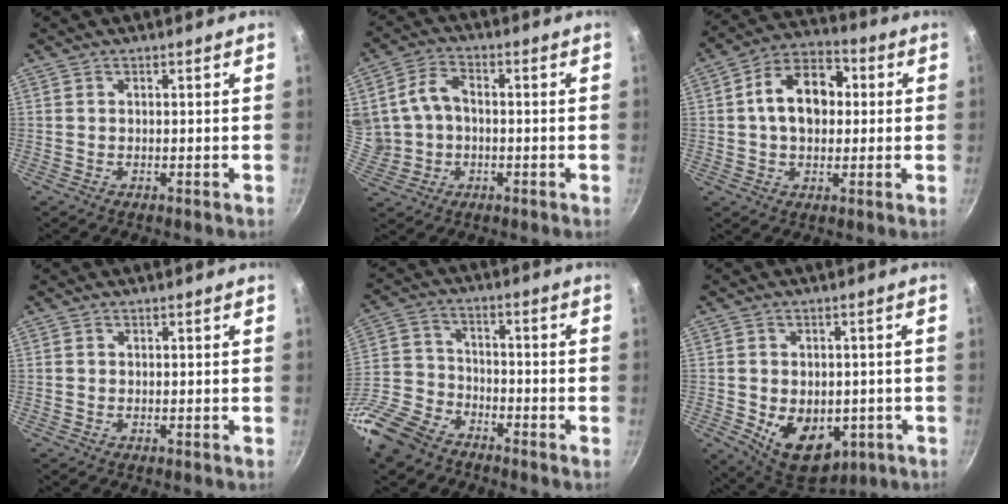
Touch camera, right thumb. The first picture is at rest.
{"total": 10.3, "force": [0.3, 8.3, 6.1], "torque": [-0.111, 0.021, 0.010]}
{"total": 12.7, "force": [1.3, 8.9, 9.0], "torque": [-0.107, 0.026, 0.005]}
{"total": 0.0}
{"total": 14.3, "force": [-10.2, 7.8, 6.3], "torque": [-0.129, 0.056, -0.218]}
{"total": 13.3, "force": [-3.3, 9.2, 9.0], "torque": [-0.102, -0.009, -0.028]}